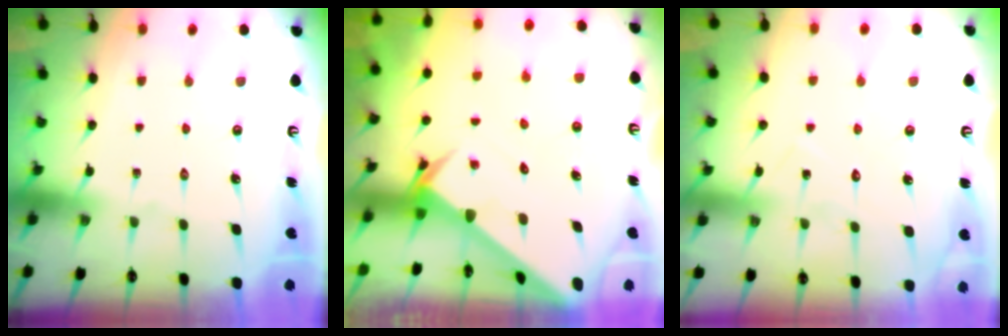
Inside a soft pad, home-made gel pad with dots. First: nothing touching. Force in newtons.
{"total": 2.9, "press": 2.9, "slide": 0.2}
{"total": 7.0, "press": 7.0, "slide": 0.1}